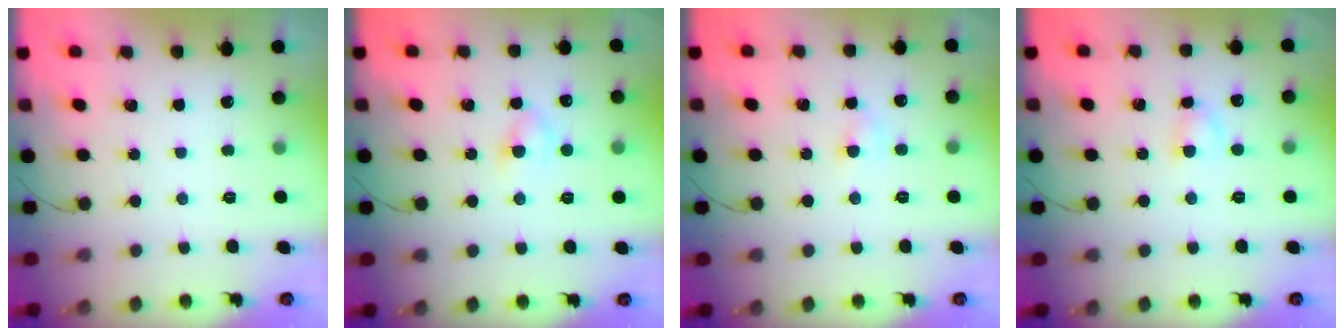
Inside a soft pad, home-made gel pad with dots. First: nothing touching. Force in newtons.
{"total": 2.9, "press": 2.7, "slide": 1.2}
{"total": 3.0, "press": 2.8, "slide": 1.0}
{"total": 3.1, "press": 2.8, "slide": 1.3}